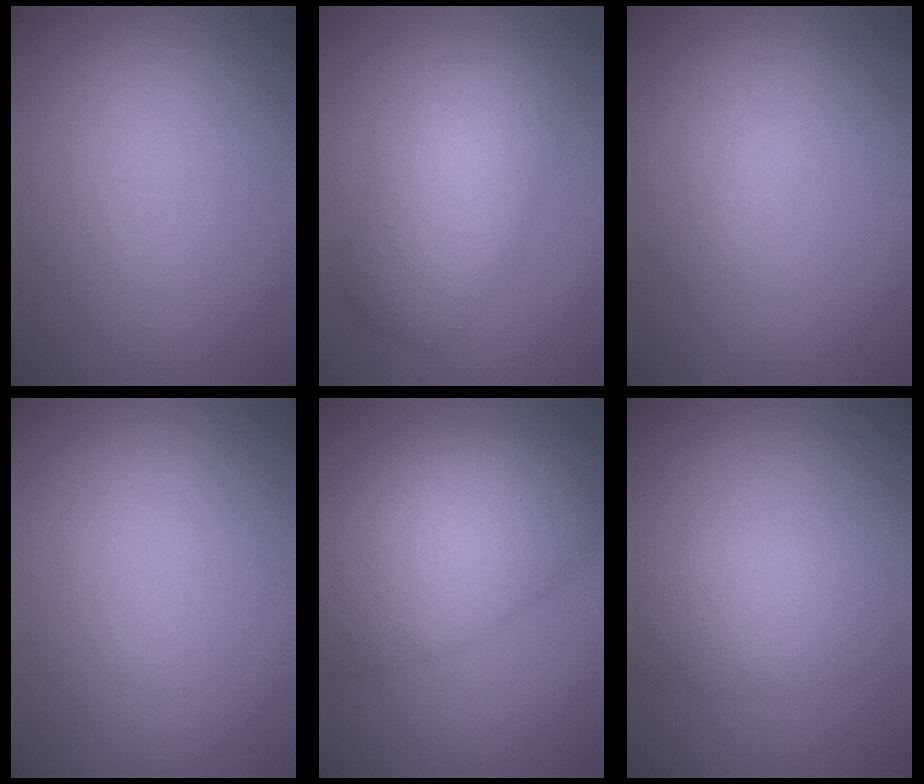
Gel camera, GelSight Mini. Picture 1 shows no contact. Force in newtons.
{"total": 5.2, "press": 5.2, "slide": 0.2}
{"total": 0.6, "press": 0.6, "slide": 0.0}
{"total": 0.0}
{"total": 8.6, "press": 8.6, "slide": 0.3}
{"total": 2.9, "press": 2.9, "slide": 0.2}